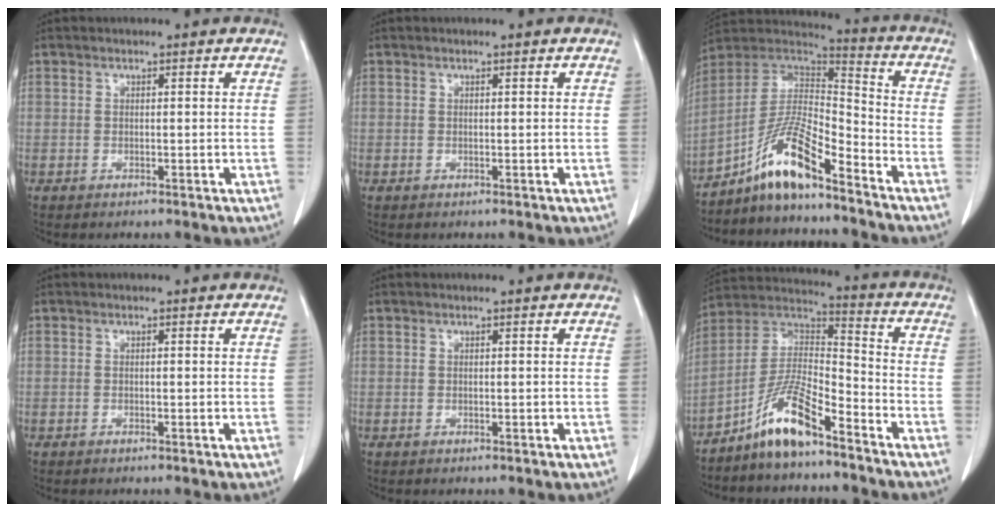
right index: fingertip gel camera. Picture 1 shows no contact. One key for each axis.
{"total": 0.0}
{"total": 12.3, "fx": -8.5, "fy": 2.0, "fz": 8.6, "tx": -0.168, "ty": 0.018, "tz": -0.155}
{"total": 0.0}
{"total": 0.0}
{"total": 10.7, "fx": -7.6, "fy": 2.1, "fz": 7.3, "tx": -0.153, "ty": 0.013, "tz": -0.142}